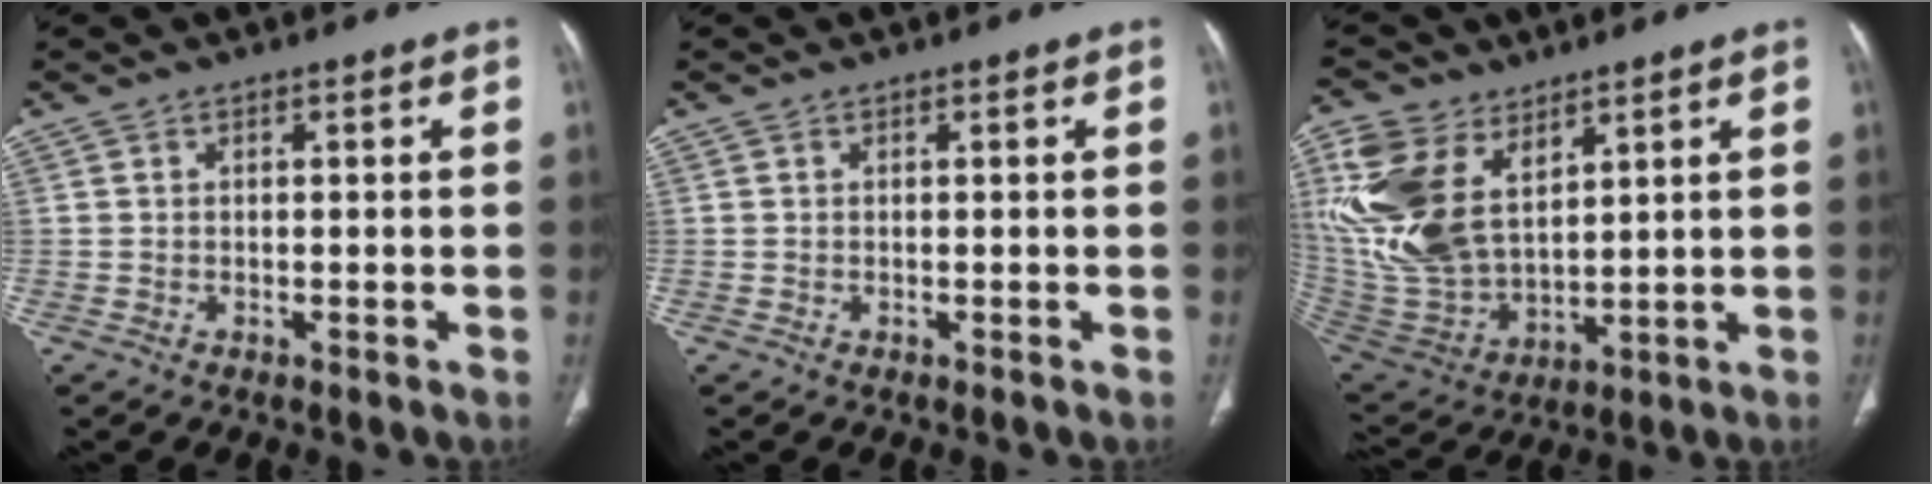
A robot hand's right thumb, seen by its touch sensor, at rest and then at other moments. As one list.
[{"total": 0.0}, {"total": 18.9, "force": [7.7, 11.3, 13.0], "torque": [-0.273, -0.032, 0.164]}]